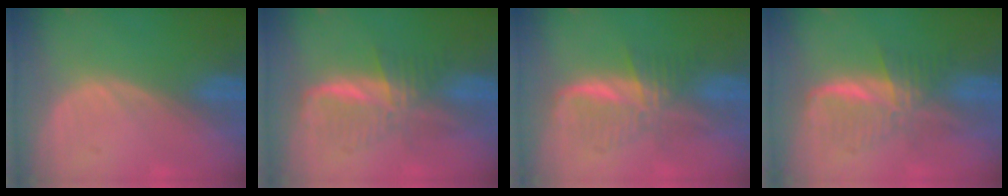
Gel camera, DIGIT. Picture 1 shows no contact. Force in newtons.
{"total": 5.9, "press": 5.8, "slide": 0.8}
{"total": 6.0, "press": 5.9, "slide": 0.8}
{"total": 6.2, "press": 6.1, "slide": 0.8}